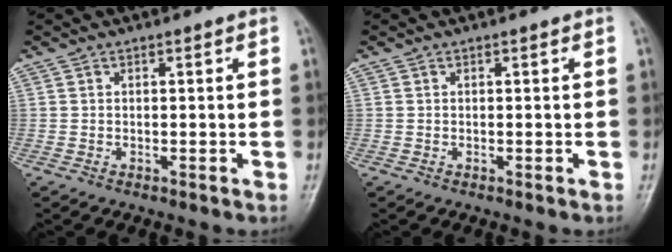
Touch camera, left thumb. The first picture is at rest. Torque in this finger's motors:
{"motor_torque": [0.00, 0.00, -0.03, -0.02, 0.00]}